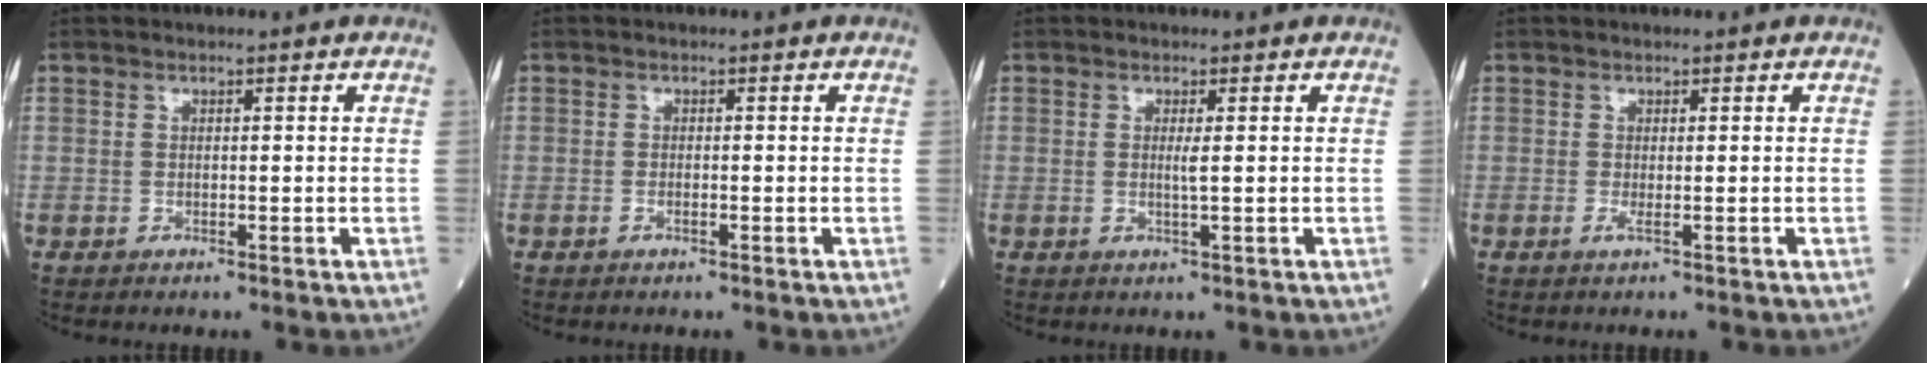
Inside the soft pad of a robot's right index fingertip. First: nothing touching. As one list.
[{"total": 1.2, "force": [-0.5, 0.5, 0.9], "torque": [-0.024, 0.000, -0.007]}, {"total": 1.9, "force": [0.0, 0.3, 1.9], "torque": [-0.043, -0.003, 0.003]}, {"total": 1.1, "force": [-0.4, 0.3, 1.0], "torque": [-0.024, -0.003, -0.006]}]